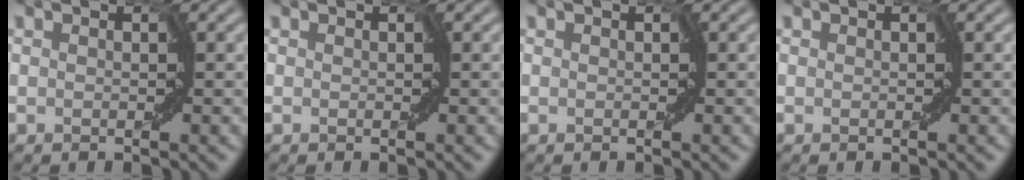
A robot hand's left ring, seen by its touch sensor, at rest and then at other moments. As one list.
[{"total": 0.0}, {"total": 0.0}, {"total": 0.0}]